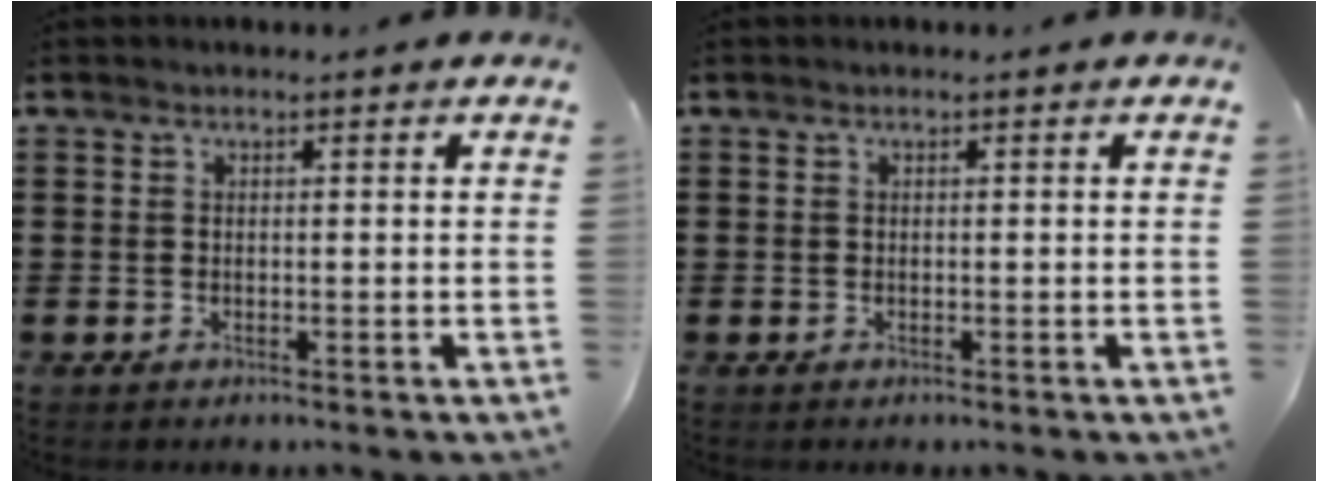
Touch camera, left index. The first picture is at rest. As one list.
[{"total": 0.0}]